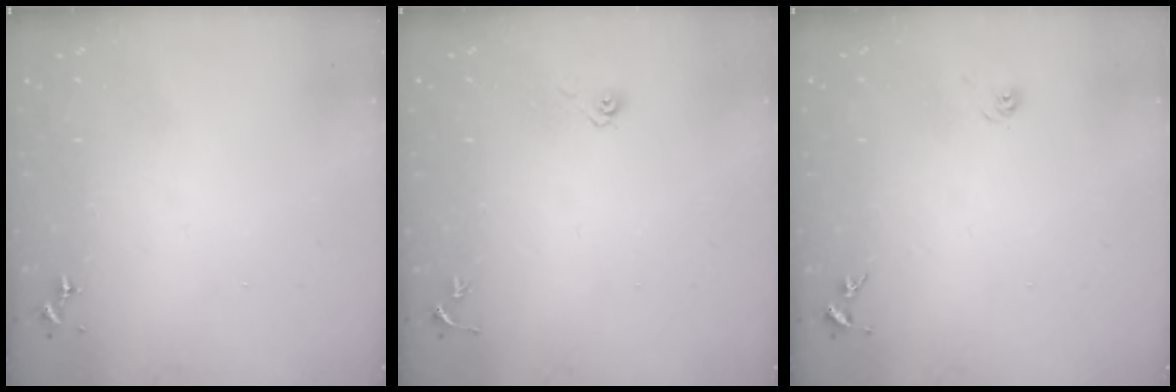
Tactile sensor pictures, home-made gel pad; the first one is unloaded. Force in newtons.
{"total": 3.6, "press": 3.0, "slide": 2.1}
{"total": 5.8, "press": 5.8, "slide": 0.5}